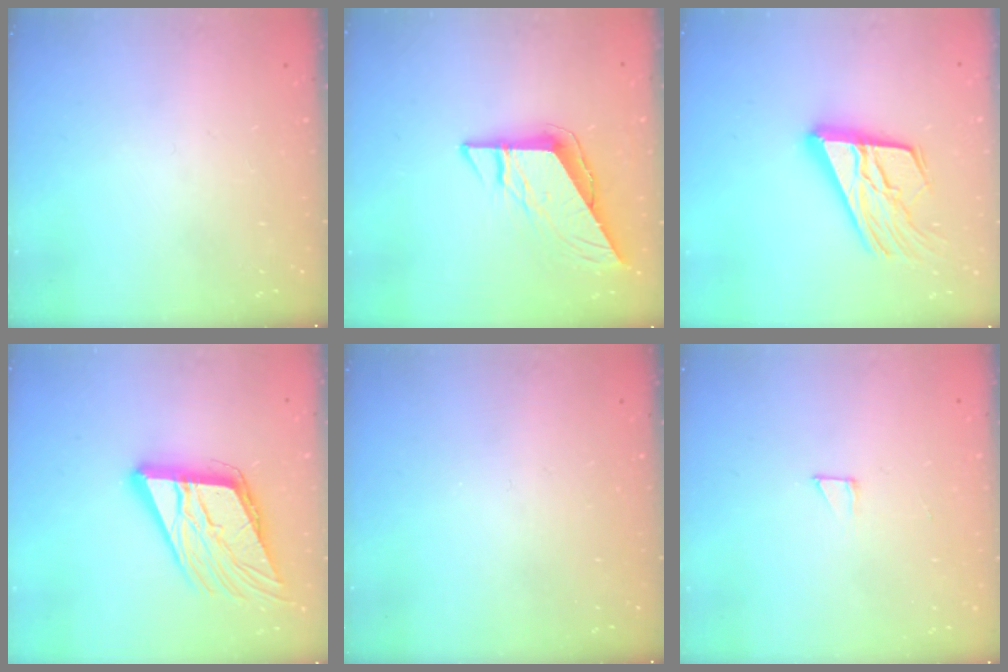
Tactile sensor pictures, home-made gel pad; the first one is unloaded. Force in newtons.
{"total": 8.8, "press": 8.7, "slide": 0.8}
{"total": 19.1, "press": 19.0, "slide": 2.5}
{"total": 18.7, "press": 18.4, "slide": 3.2}
{"total": 0.0}
{"total": 2.6, "press": 2.6, "slide": 0.1}